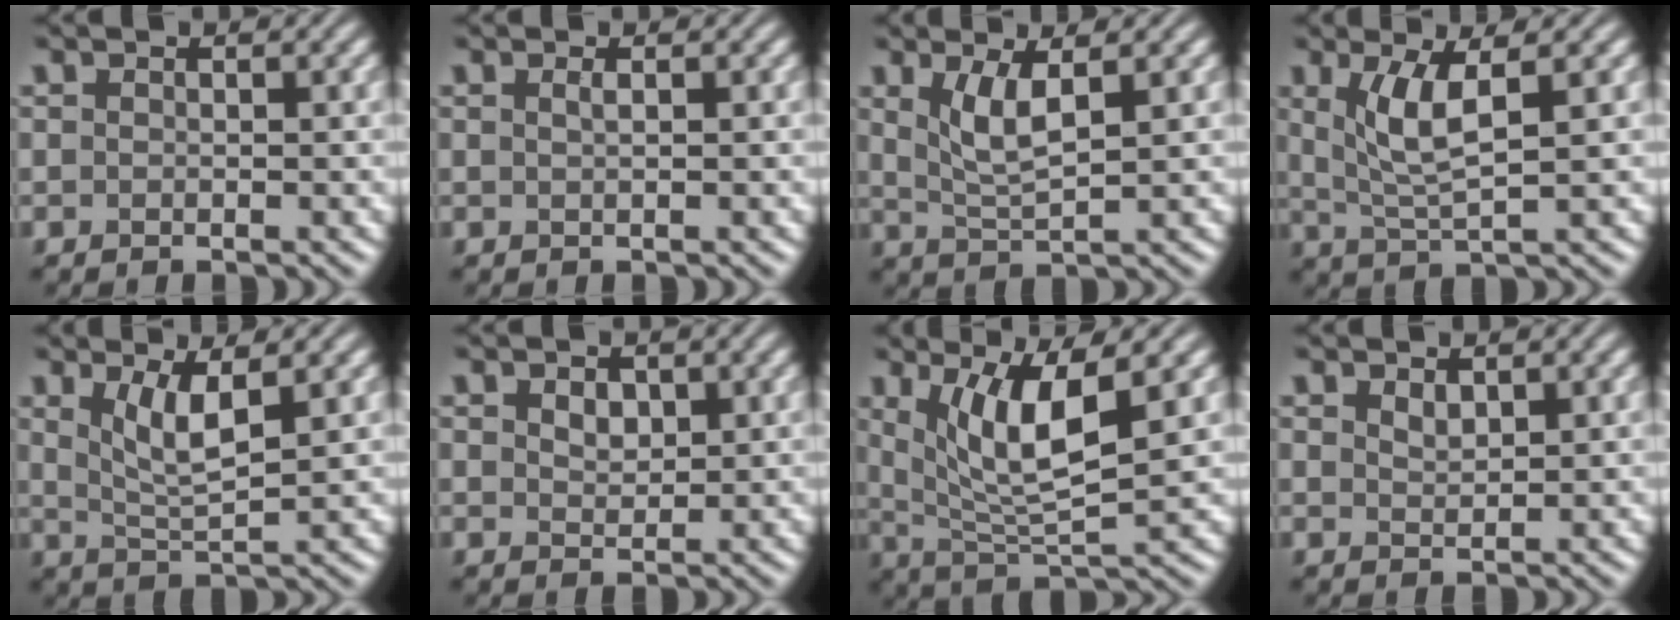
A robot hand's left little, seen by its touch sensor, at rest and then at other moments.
{"total": 0.7, "force": [0.2, 0.2, 0.6], "torque": [-0.009, 0.004, 0.003]}
{"total": 3.3, "force": [1.2, 0.9, 3.0], "torque": [-0.063, -0.006, 0.029]}
{"total": 4.2, "force": [1.3, 1.0, 3.8], "torque": [-0.084, -0.004, 0.030]}
{"total": 3.6, "force": [1.4, 0.9, 3.2], "torque": [-0.068, -0.008, 0.031]}
{"total": 1.7, "force": [0.7, 1.1, 1.0], "torque": [-0.020, -0.001, 0.014]}
{"total": 6.5, "force": [2.2, 1.8, 5.9], "torque": [-0.110, -0.013, 0.048]}
{"total": 1.1, "force": [0.8, 0.5, 0.6], "torque": [-0.015, -0.001, 0.019]}